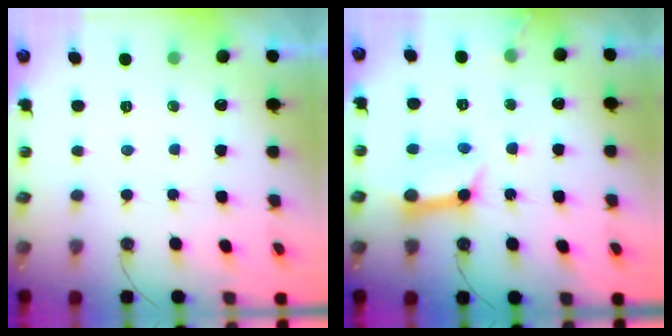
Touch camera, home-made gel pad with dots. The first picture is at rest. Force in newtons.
{"total": 12.2, "press": 12.1, "slide": 1.4}